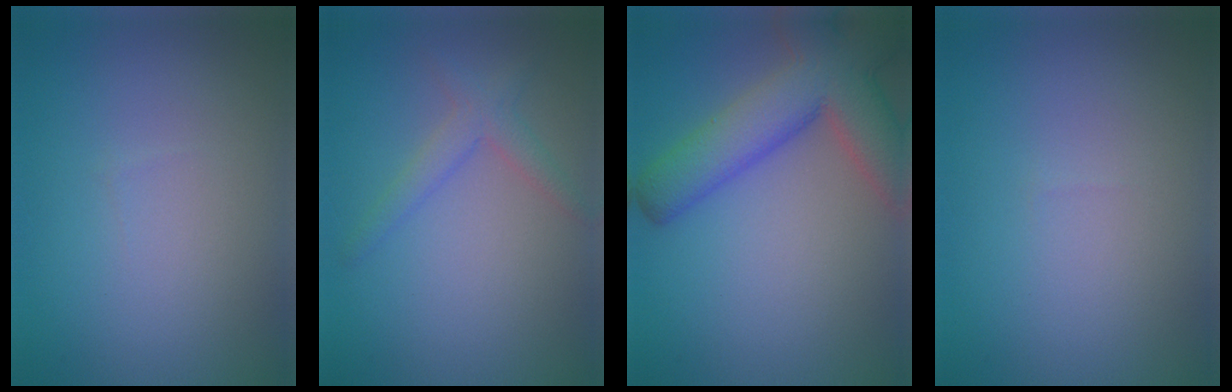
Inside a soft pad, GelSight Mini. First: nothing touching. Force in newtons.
{"total": 2.1, "press": 2.1, "slide": 0.1}
{"total": 8.2, "press": 8.2, "slide": 0.5}
{"total": 0.0}